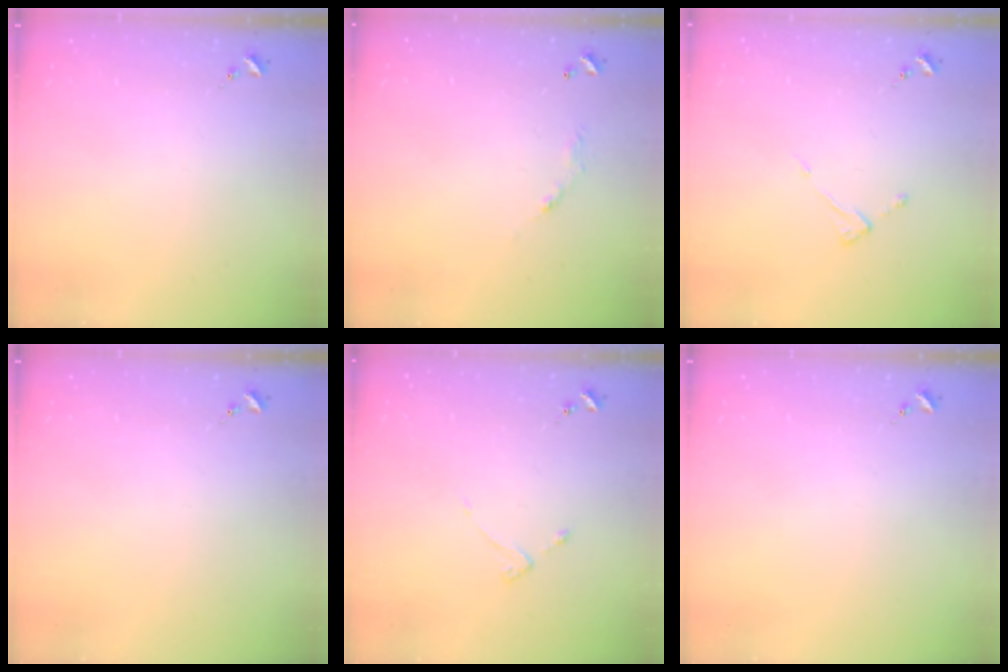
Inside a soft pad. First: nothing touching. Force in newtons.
{"total": 5.7, "press": 5.7, "slide": 0.4}
{"total": 3.8, "press": 3.8, "slide": 0.3}
{"total": 0.0}
{"total": 2.6, "press": 2.6, "slide": 0.5}
{"total": 0.0}